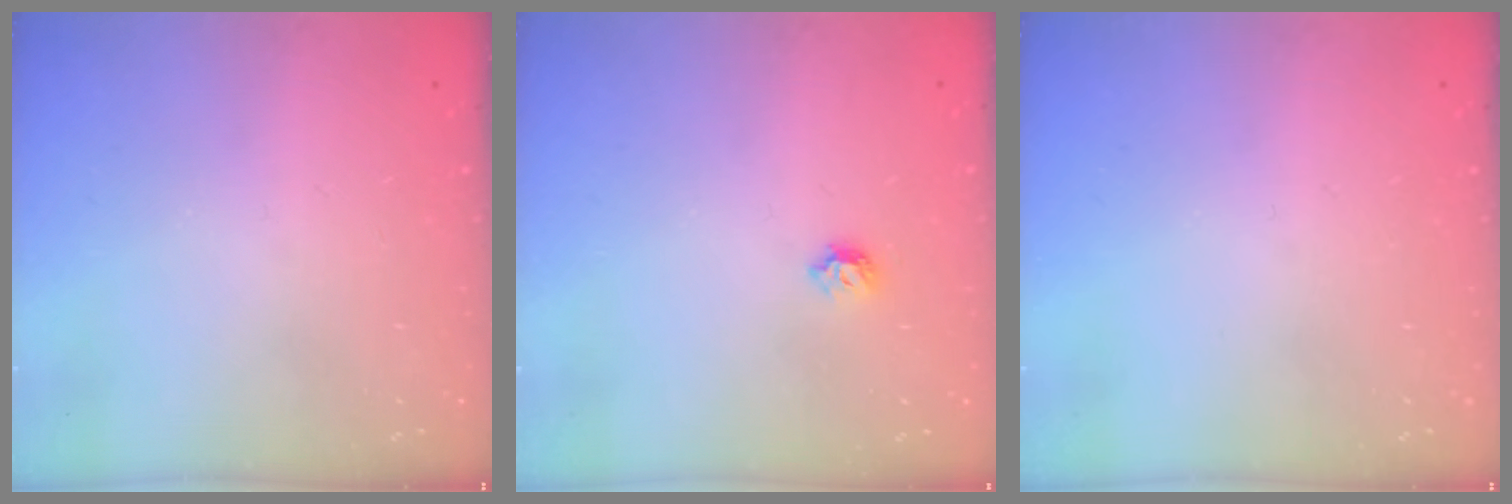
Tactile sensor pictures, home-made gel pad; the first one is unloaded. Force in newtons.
{"total": 5.9, "press": 5.8, "slide": 0.9}
{"total": 0.0}